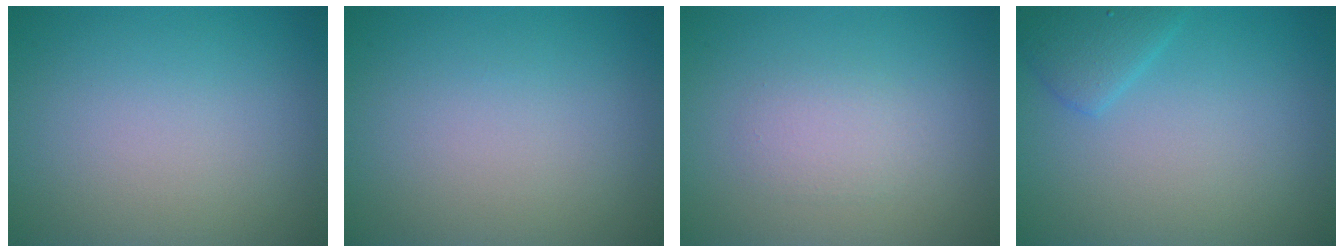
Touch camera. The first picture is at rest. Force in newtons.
{"total": 0.0}
{"total": 1.7, "press": 1.7, "slide": 0.1}
{"total": 2.1, "press": 2.1, "slide": 0.2}